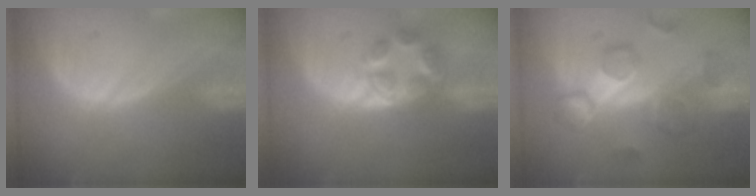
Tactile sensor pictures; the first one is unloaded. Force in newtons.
{"total": 6.0, "press": 5.4, "slide": 2.6}
{"total": 9.0, "press": 8.8, "slide": 1.8}